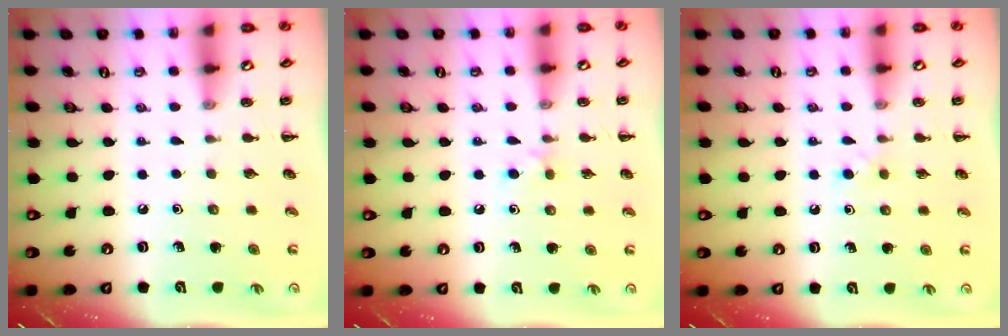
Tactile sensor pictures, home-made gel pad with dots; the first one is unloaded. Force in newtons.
{"total": 4.4, "press": 4.1, "slide": 1.6}
{"total": 3.0, "press": 2.6, "slide": 1.4}